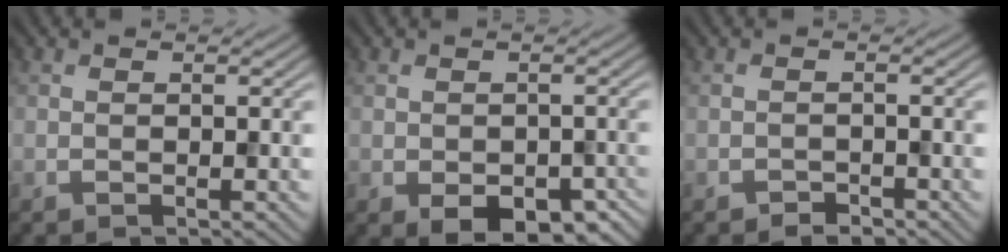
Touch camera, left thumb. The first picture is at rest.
{"total": 5.8, "force": [-2.9, 3.4, 3.8], "torque": [-0.050, -0.027, -0.029]}
{"total": 1.3, "force": [-1.1, 0.6, 0.4], "torque": [-0.005, -0.001, -0.023]}